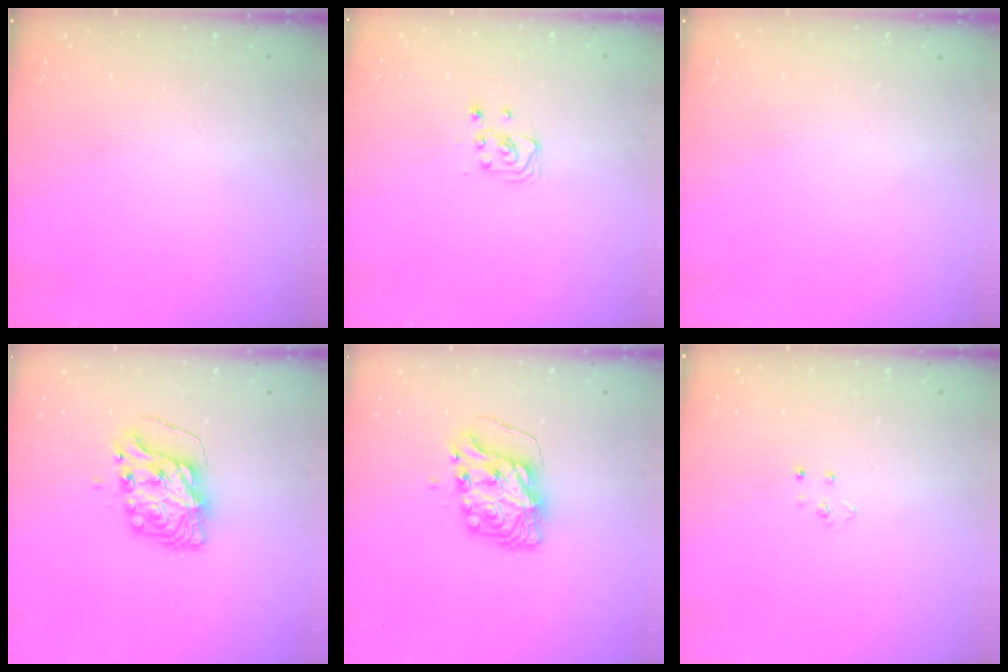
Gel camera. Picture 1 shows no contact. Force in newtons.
{"total": 2.2, "press": 2.2, "slide": 0.3}
{"total": 0.0}
{"total": 9.2, "press": 9.1, "slide": 1.3}
{"total": 9.2, "press": 9.1, "slide": 1.3}
{"total": 2.8, "press": 2.8, "slide": 0.3}